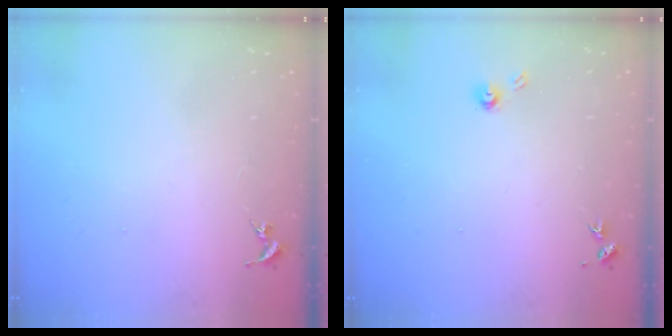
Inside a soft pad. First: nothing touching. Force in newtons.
{"total": 3.8, "press": 3.8, "slide": 0.3}